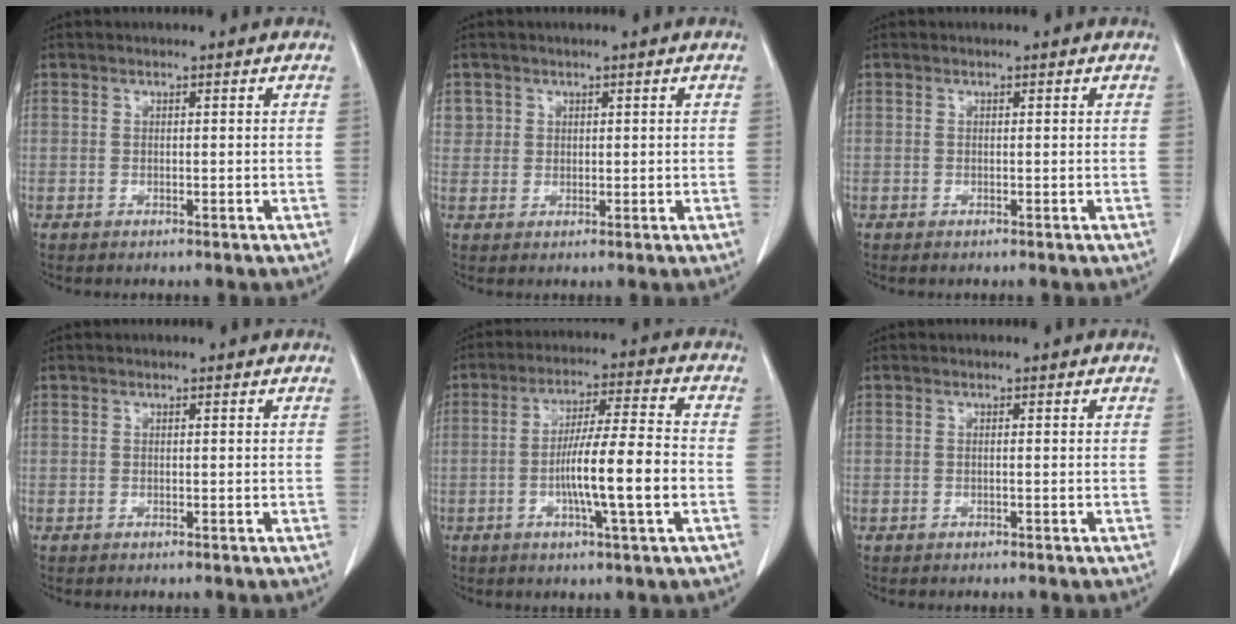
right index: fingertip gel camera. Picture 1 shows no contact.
{"total": 2.5, "force": [1.1, 2.2, 0.0], "torque": [0.018, -0.001, 0.015]}
{"total": 0.0}
{"total": 0.0}
{"total": 11.3, "force": [-2.6, 0.1, 11.0], "torque": [-0.190, 0.003, -0.049]}
{"total": 0.0}